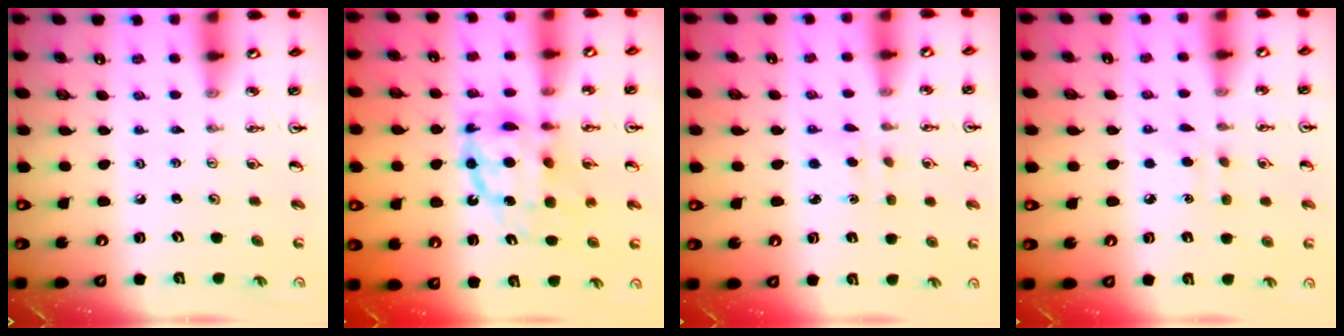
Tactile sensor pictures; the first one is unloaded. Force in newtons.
{"total": 11.5, "press": 11.5, "slide": 1.0}
{"total": 2.4, "press": 2.4, "slide": 0.5}
{"total": 6.1, "press": 6.1, "slide": 0.7}